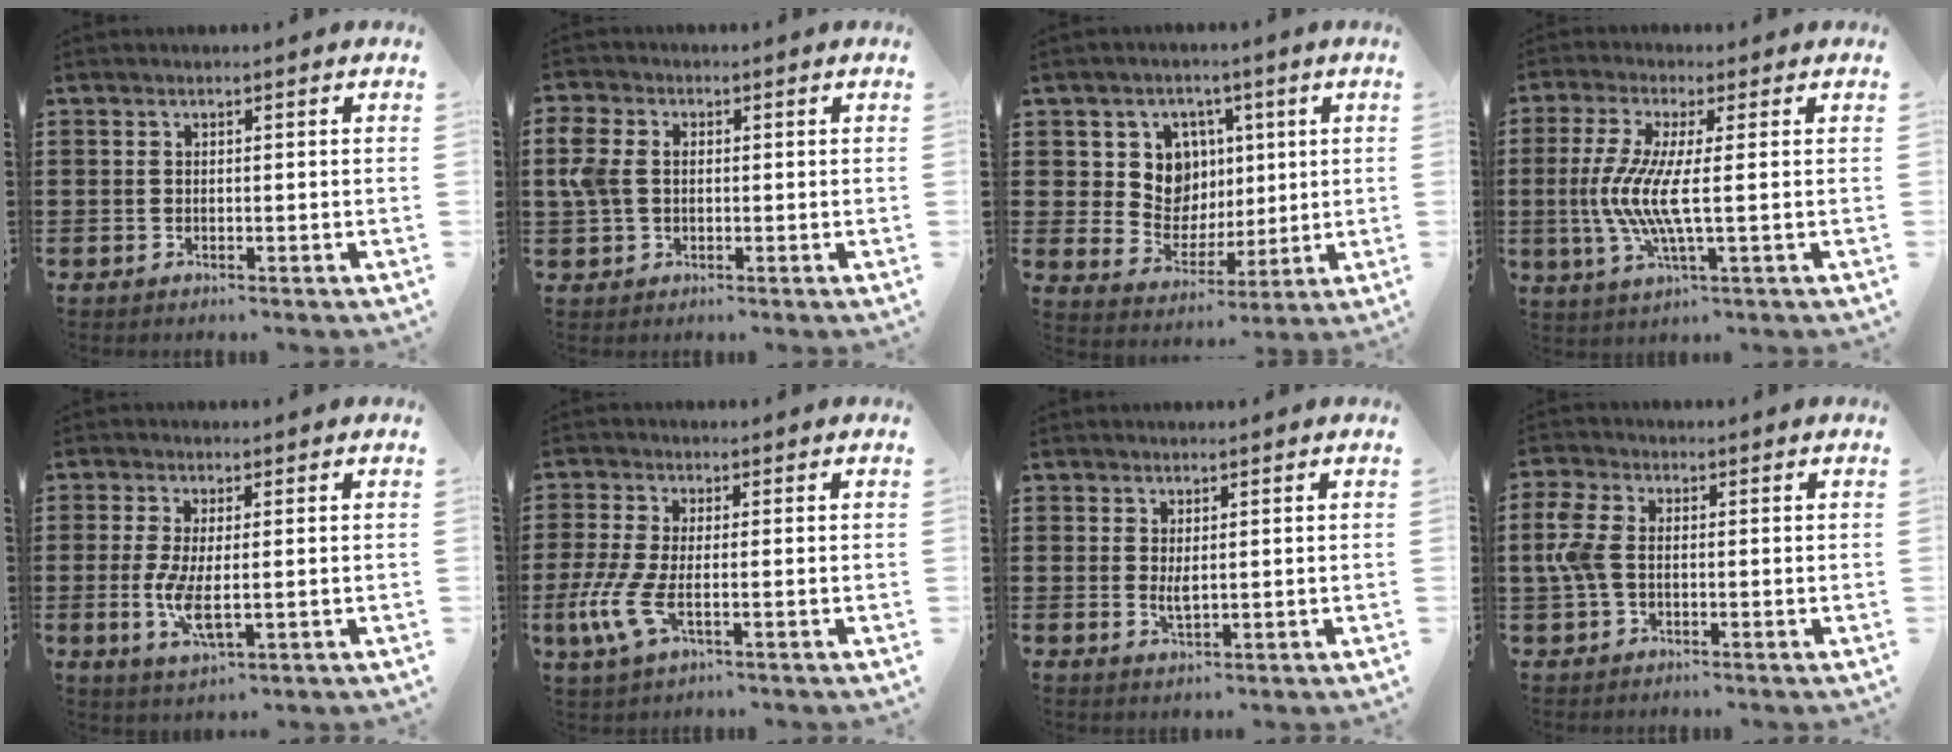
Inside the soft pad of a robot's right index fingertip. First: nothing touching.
{"total": 4.2, "force": [0.4, 3.1, 2.9], "torque": [-0.085, 0.003, 0.000]}
{"total": 8.6, "force": [2.6, 7.8, 2.7], "torque": [-0.079, 0.001, 0.051]}
{"total": 7.9, "force": [-0.3, 0.8, 7.9], "torque": [-0.180, -0.020, -0.017]}
{"total": 5.9, "force": [-0.5, 1.9, 5.6], "torque": [-0.120, -0.007, -0.012]}
{"total": 6.3, "force": [-1.8, 2.2, 5.6], "torque": [-0.140, -0.018, -0.035]}
{"total": 2.1, "force": [0.8, 0.6, 1.8], "torque": [-0.035, 0.000, 0.014]}
{"total": 5.8, "force": [-0.1, 3.5, 4.7], "torque": [-0.133, -0.003, -0.012]}